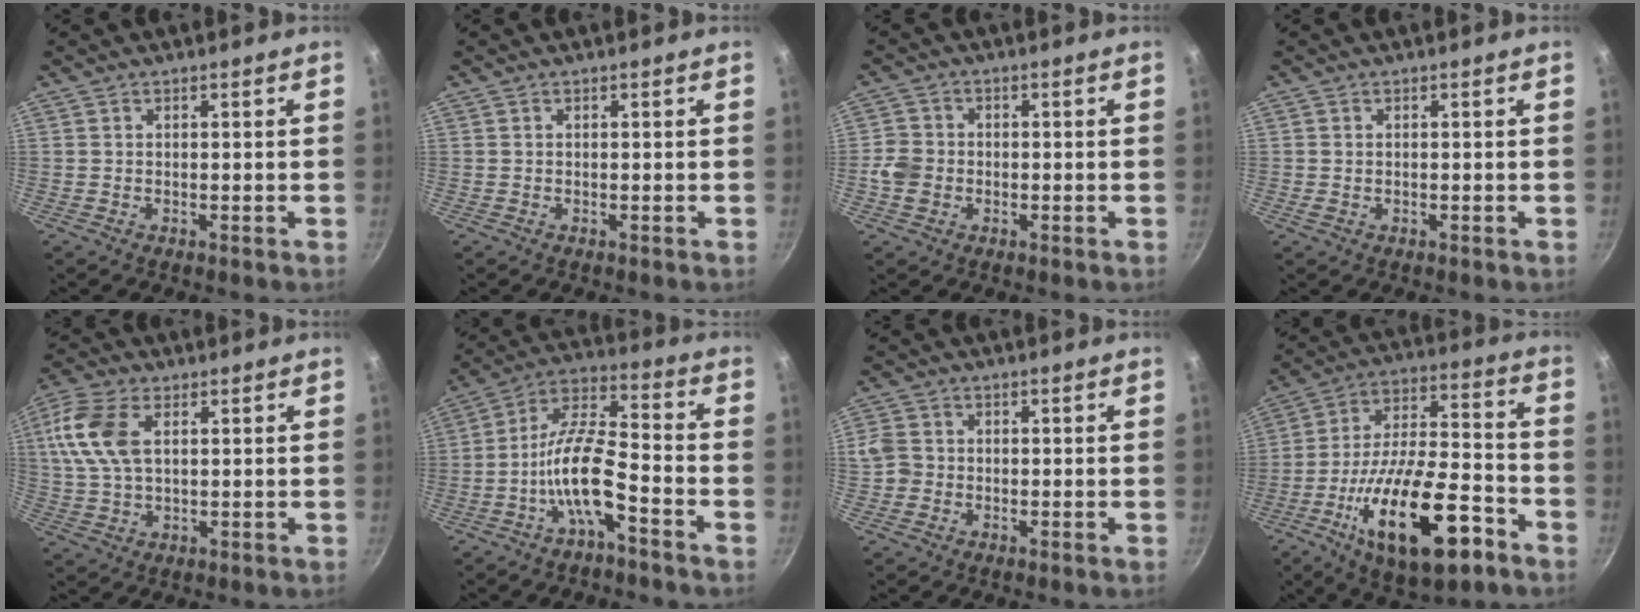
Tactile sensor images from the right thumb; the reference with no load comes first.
{"total": 0.0}
{"total": 4.9, "force": [-1.2, 4.2, 2.2], "torque": [-0.033, 0.013, -0.029]}
{"total": 0.9, "force": [-0.1, 0.7, 0.6], "torque": [-0.011, 0.000, -0.001]}
{"total": 11.7, "force": [3.0, 6.7, 9.0], "torque": [-0.185, 0.006, 0.052]}
{"total": 12.3, "force": [-5.6, 4.0, 10.2], "torque": [-0.192, 0.049, -0.114]}
{"total": 4.3, "force": [-0.7, 3.9, 1.6], "torque": [-0.020, 0.011, -0.019]}
{"total": 24.5, "force": [-11.1, 9.8, 19.5], "torque": [-0.306, 0.043, -0.179]}